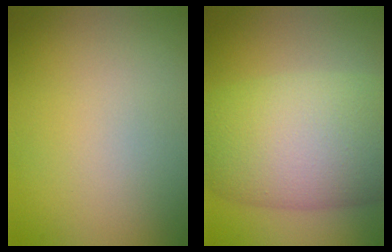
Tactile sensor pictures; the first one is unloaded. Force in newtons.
{"total": 11.2, "press": 11.2, "slide": 0.4}